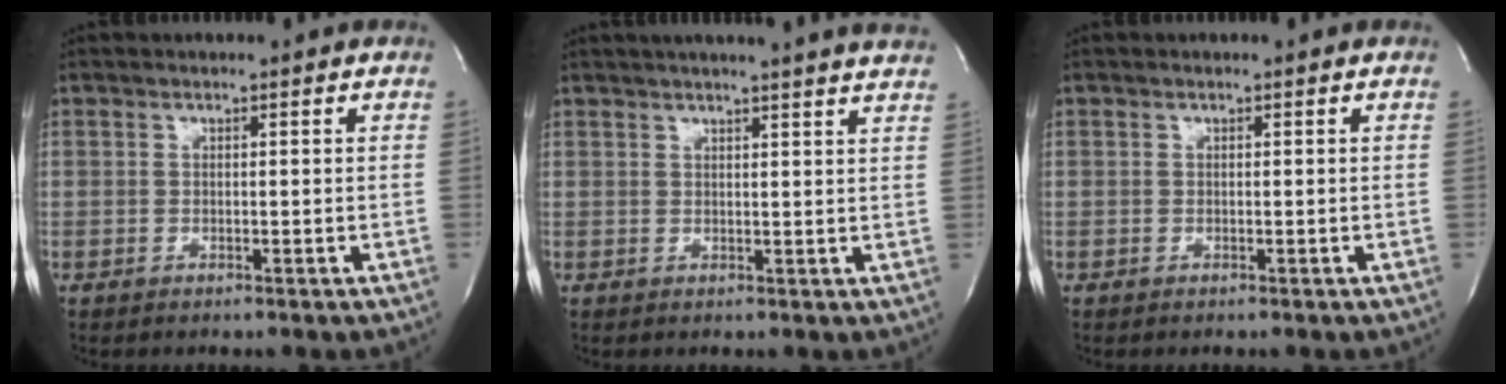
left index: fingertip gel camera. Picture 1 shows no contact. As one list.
[{"total": 15.0, "force": [13.5, -0.2, 6.5], "torque": [-0.106, 0.003, 0.161]}, {"total": 0.0}]